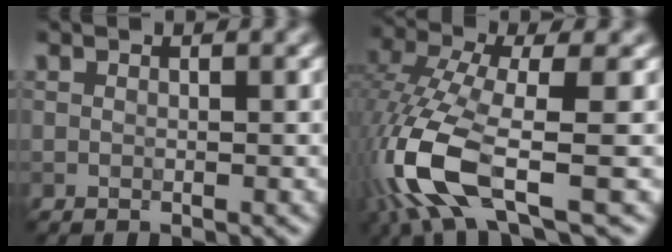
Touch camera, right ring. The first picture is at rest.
{"total": 10.5, "force": [-6.0, 2.4, 8.3], "torque": [-0.229, -0.025, -0.075]}